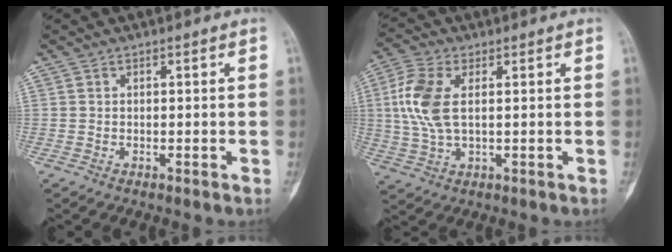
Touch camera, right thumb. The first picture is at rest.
{"total": 9.3, "force": [1.4, 4.8, 7.8], "torque": [-0.188, 0.004, 0.027]}